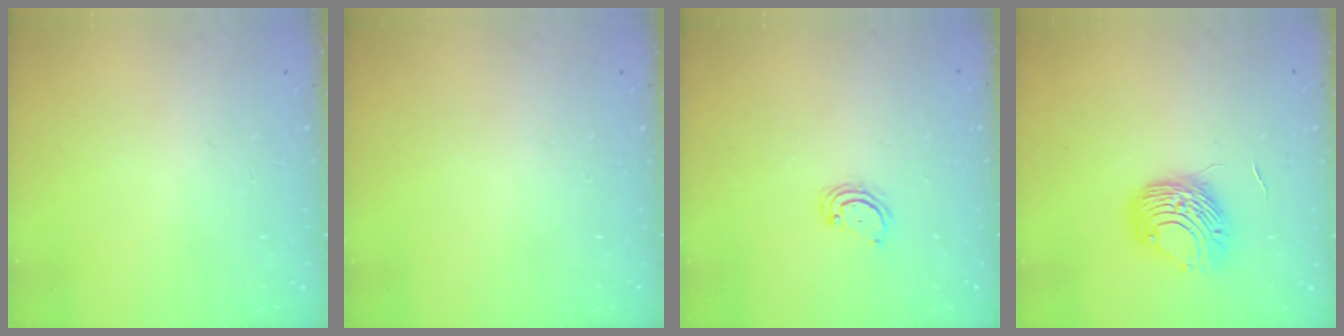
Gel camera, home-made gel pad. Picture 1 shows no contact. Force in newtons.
{"total": 0.0}
{"total": 2.9, "press": 2.9, "slide": 0.3}
{"total": 8.7, "press": 8.7, "slide": 0.4}